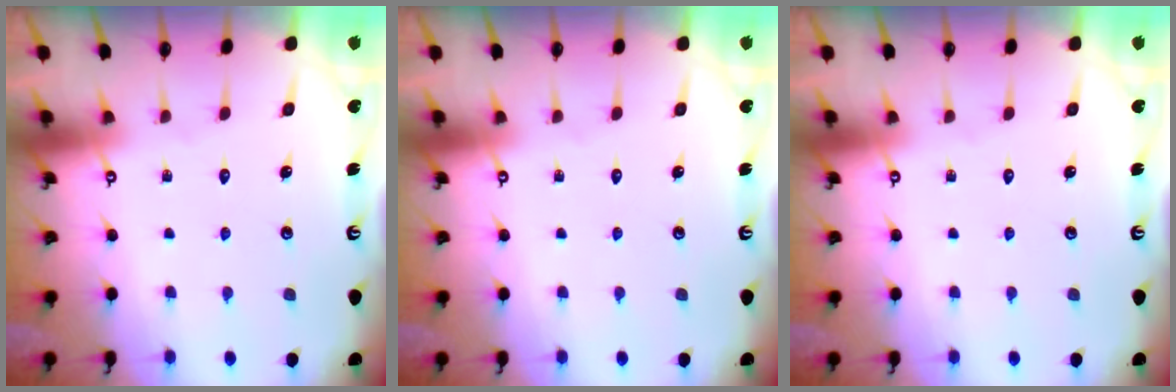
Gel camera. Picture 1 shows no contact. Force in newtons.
{"total": 0.0}
{"total": 0.0}